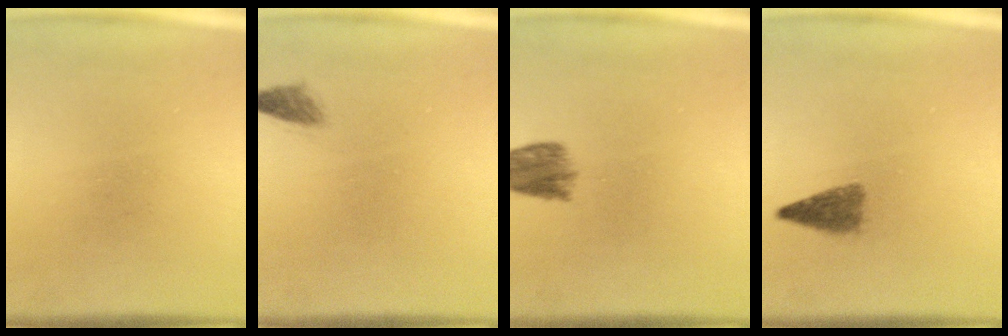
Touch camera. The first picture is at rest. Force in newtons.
{"total": 1.3}
{"total": 4.8}
{"total": 2.8}